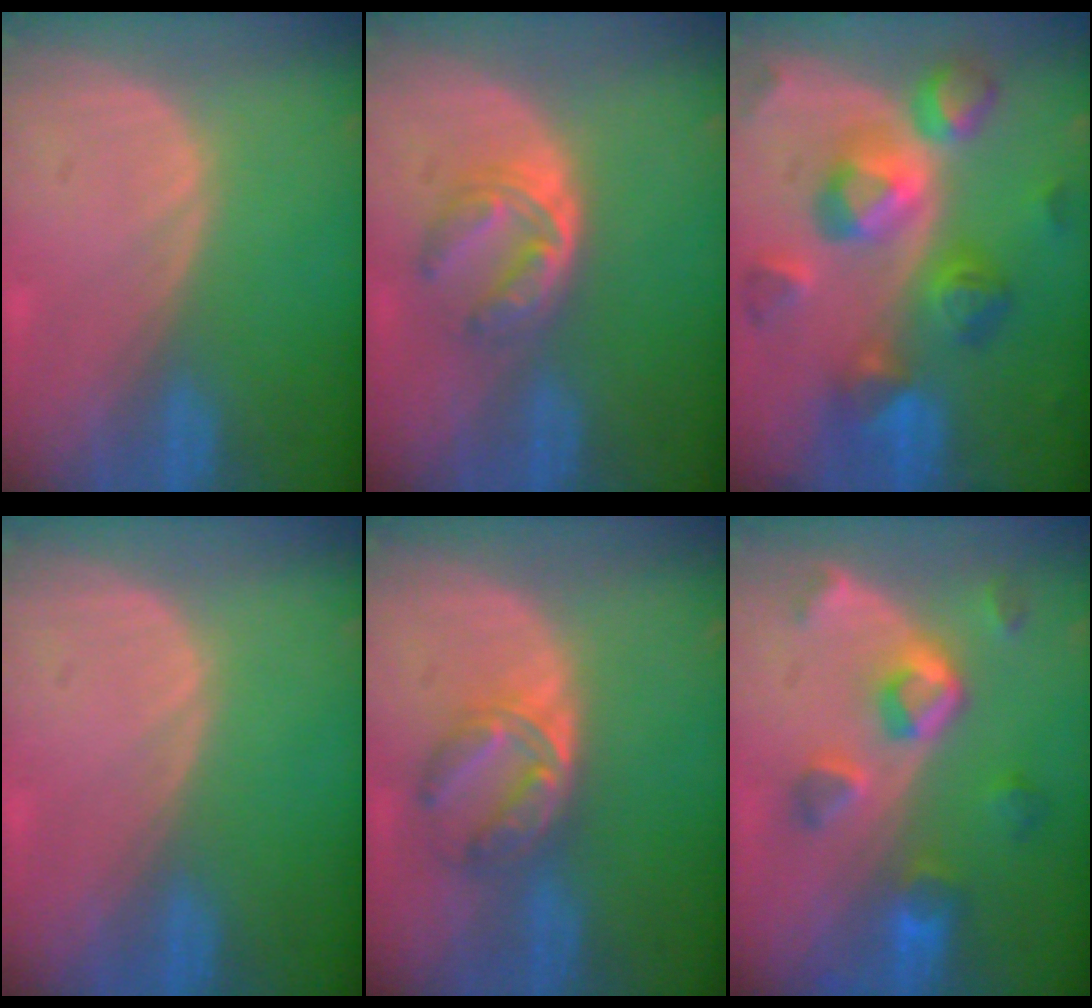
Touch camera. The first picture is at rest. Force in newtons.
{"total": 6.0, "press": 5.0, "slide": 3.3}
{"total": 11.2, "press": 11.2, "slide": 1.1}
{"total": 0.0}
{"total": 5.8, "press": 5.6, "slide": 1.7}
{"total": 7.8, "press": 7.0, "slide": 3.4}